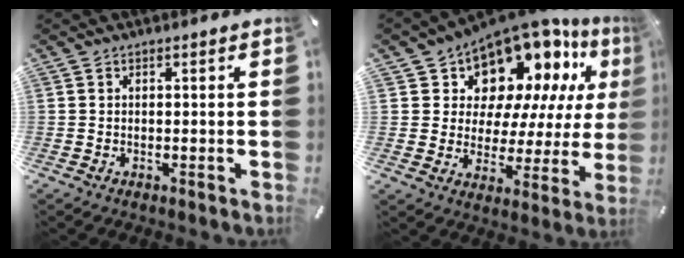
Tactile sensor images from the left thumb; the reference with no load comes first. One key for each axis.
{"total": 13.9, "fx": 10.6, "fy": 7.9, "fz": 4.4, "tx": -0.084, "ty": -0.097, "tz": 0.187}